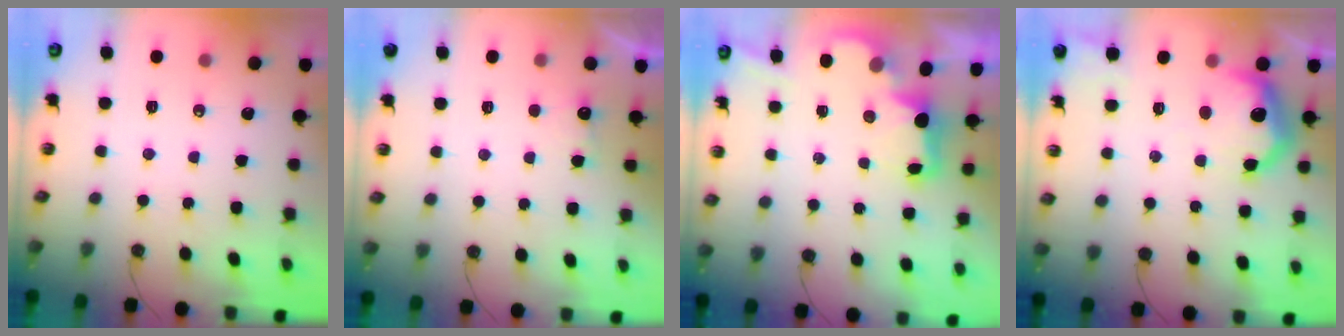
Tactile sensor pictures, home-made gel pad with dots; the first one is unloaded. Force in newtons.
{"total": 2.6, "press": 2.4, "slide": 0.9}
{"total": 3.0, "press": 2.9, "slide": 0.6}
{"total": 11.7, "press": 11.6, "slide": 0.7}